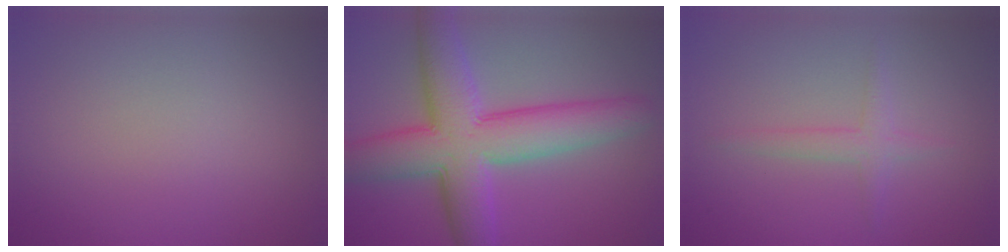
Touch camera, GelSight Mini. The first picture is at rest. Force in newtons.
{"total": 9.6, "press": 9.6, "slide": 0.1}
{"total": 1.6, "press": 1.6, "slide": 0.1}